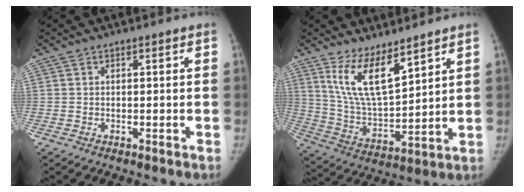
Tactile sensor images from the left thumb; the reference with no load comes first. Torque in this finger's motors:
{"motor_torque": [0.18, 0.21, 1.34, -1.11, 0.16]}